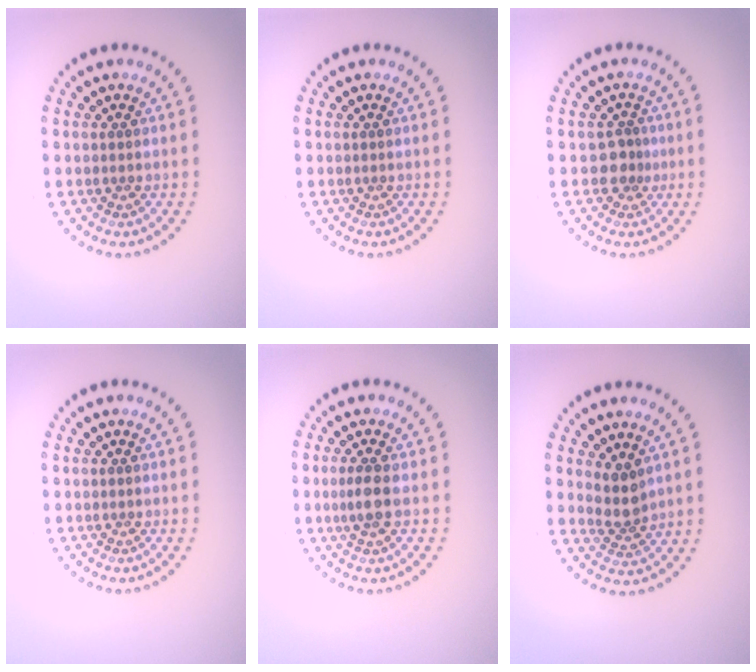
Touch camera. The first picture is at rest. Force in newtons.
{"total": 0.0}
{"total": 2.0, "press": 1.5, "slide": 1.2}
{"total": 0.0}
{"total": 2.0, "press": 1.8, "slide": 0.9}
{"total": 2.3, "press": 1.7, "slide": 1.5}